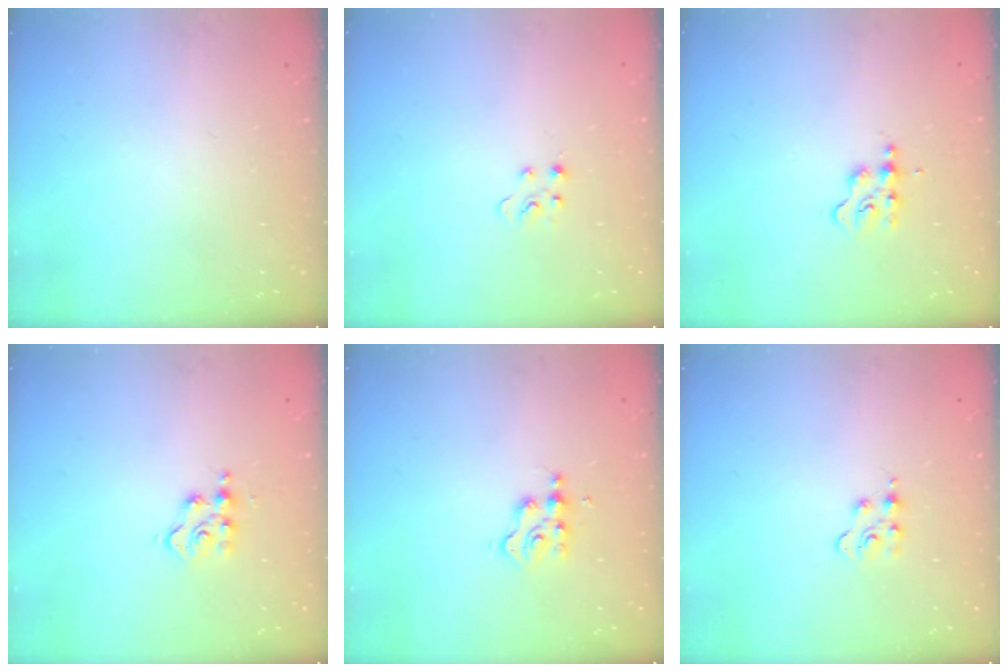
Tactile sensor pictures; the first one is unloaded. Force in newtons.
{"total": 2.7, "press": 2.7, "slide": 0.4}
{"total": 2.7, "press": 2.7, "slide": 0.3}
{"total": 4.6, "press": 4.6, "slide": 0.2}
{"total": 2.3, "press": 2.3, "slide": 0.3}
{"total": 3.2, "press": 3.1, "slide": 0.4}